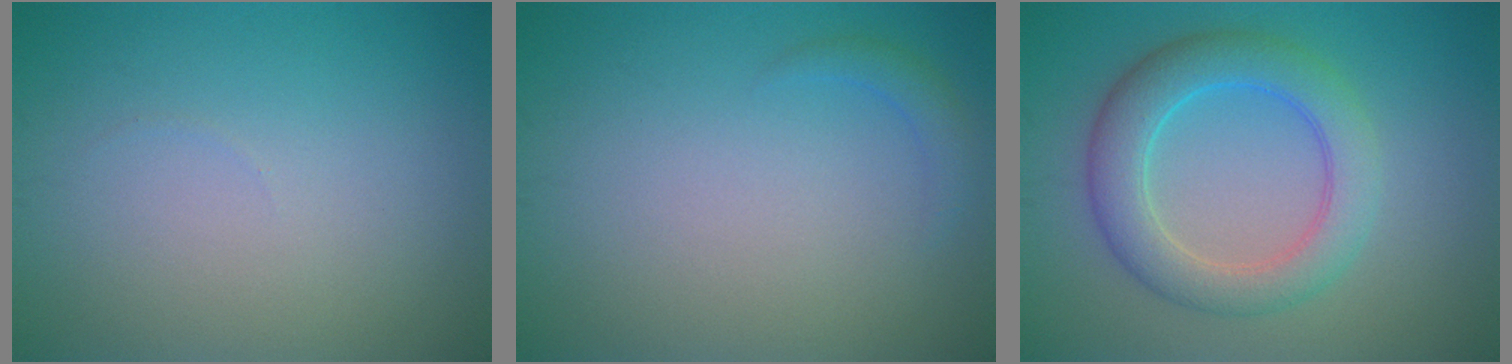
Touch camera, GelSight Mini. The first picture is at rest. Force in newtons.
{"total": 1.2, "press": 1.2, "slide": 0.1}
{"total": 5.6, "press": 5.6, "slide": 0.1}